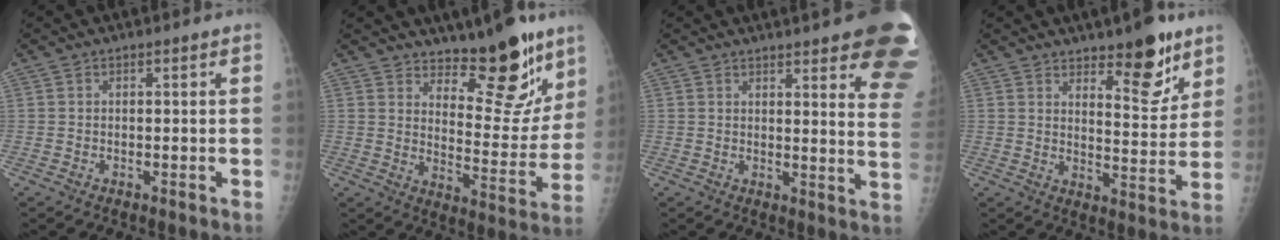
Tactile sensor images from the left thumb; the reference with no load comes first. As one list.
[{"total": 14.5, "force": [10.8, 5.6, 8.0], "torque": [-0.053, -0.090, 0.164]}, {"total": 20.0, "force": [13.4, 4.3, 14.3], "torque": [-0.135, -0.056, 0.145]}, {"total": 10.7, "force": [7.2, 4.0, 6.8], "torque": [-0.066, -0.052, 0.109]}]